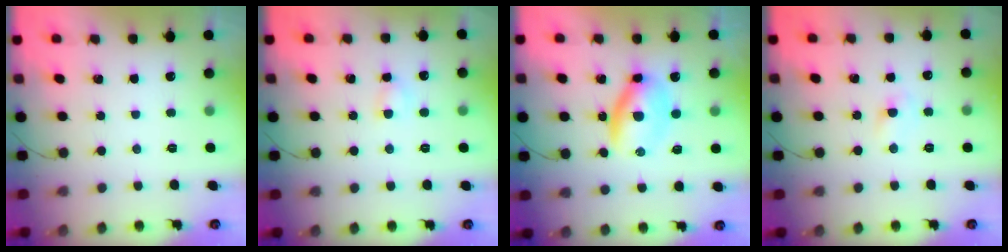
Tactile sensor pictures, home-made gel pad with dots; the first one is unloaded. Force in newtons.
{"total": 3.1, "press": 2.9, "slide": 1.0}
{"total": 5.8, "press": 5.8, "slide": 0.7}
{"total": 4.5, "press": 4.4, "slide": 1.3}